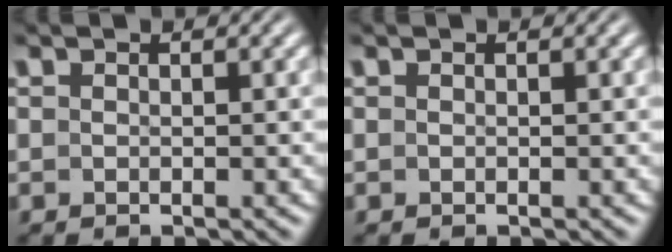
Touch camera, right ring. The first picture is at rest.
{"total": 0.0}